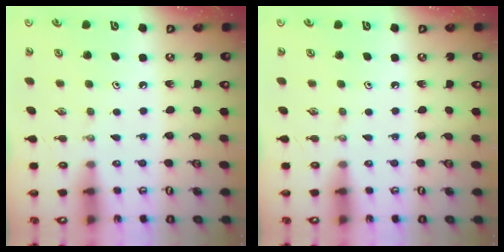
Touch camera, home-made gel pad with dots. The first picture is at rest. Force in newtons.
{"total": 0.0}